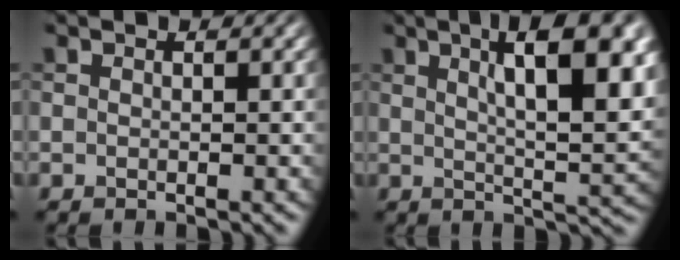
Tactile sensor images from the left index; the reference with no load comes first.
{"total": 10.1, "force": [3.1, 3.0, 9.2], "torque": [-0.110, 0.008, 0.057]}